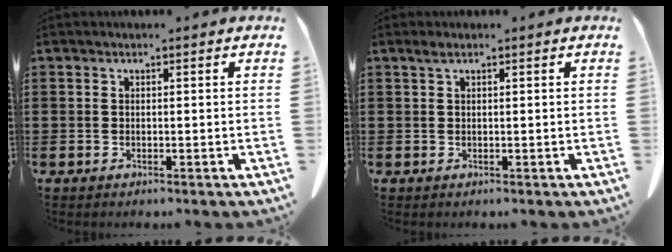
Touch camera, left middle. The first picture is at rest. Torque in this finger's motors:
{"motor_torque": [0.17, 0.06, 0.00, 0.00]}